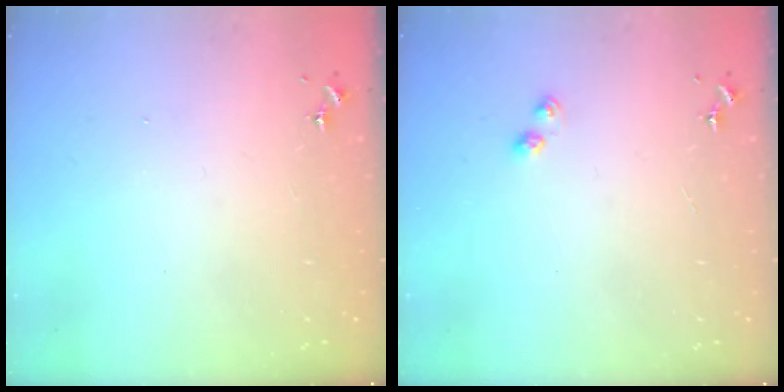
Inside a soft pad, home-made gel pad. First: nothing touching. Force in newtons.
{"total": 4.0, "press": 3.9, "slide": 0.4}